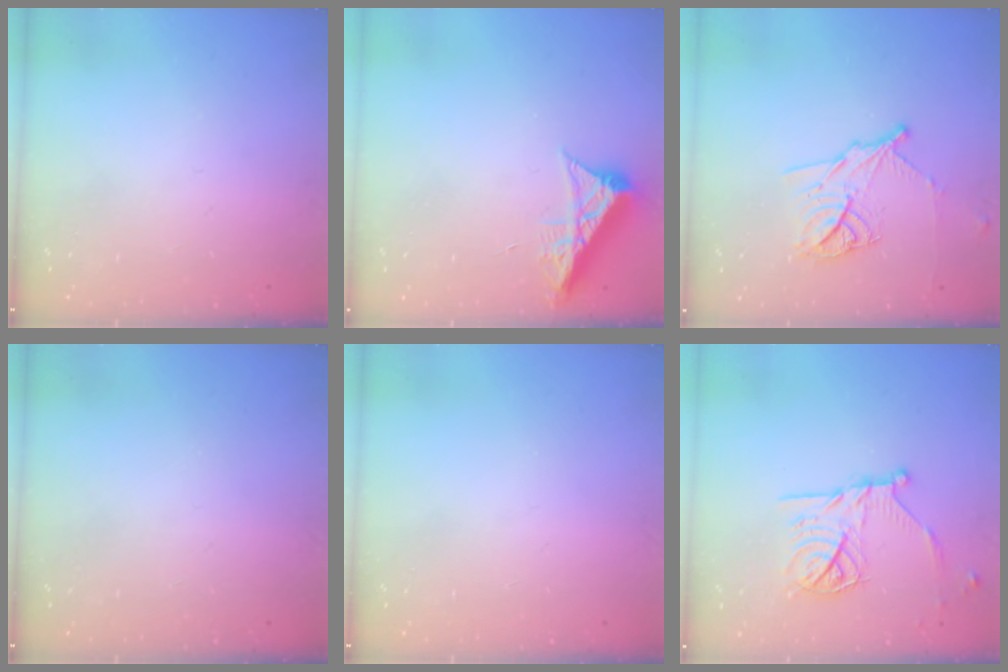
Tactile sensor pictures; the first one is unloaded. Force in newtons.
{"total": 7.7, "press": 7.6, "slide": 1.0}
{"total": 12.7, "press": 12.7, "slide": 0.7}
{"total": 0.0}
{"total": 0.0}
{"total": 16.4, "press": 16.4, "slide": 0.9}